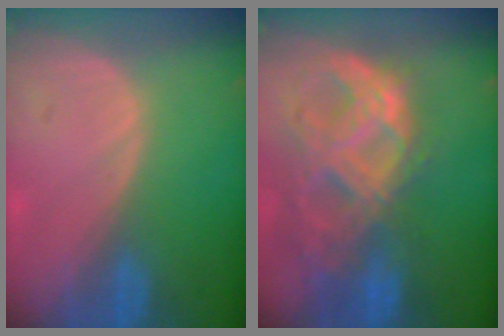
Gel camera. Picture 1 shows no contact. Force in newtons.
{"total": 11.2, "press": 9.4, "slide": 6.1}